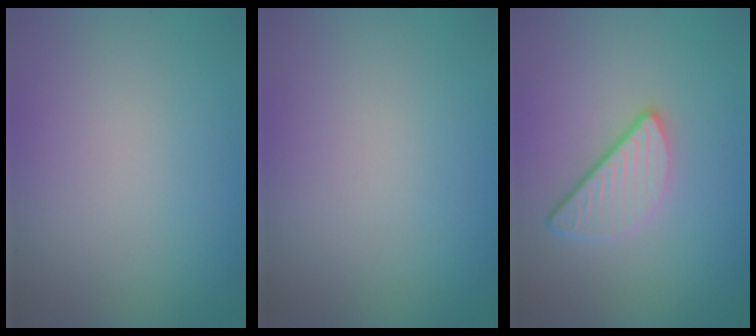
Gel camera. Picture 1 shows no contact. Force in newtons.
{"total": 0.0}
{"total": 3.3, "press": 2.6, "slide": 2.1}